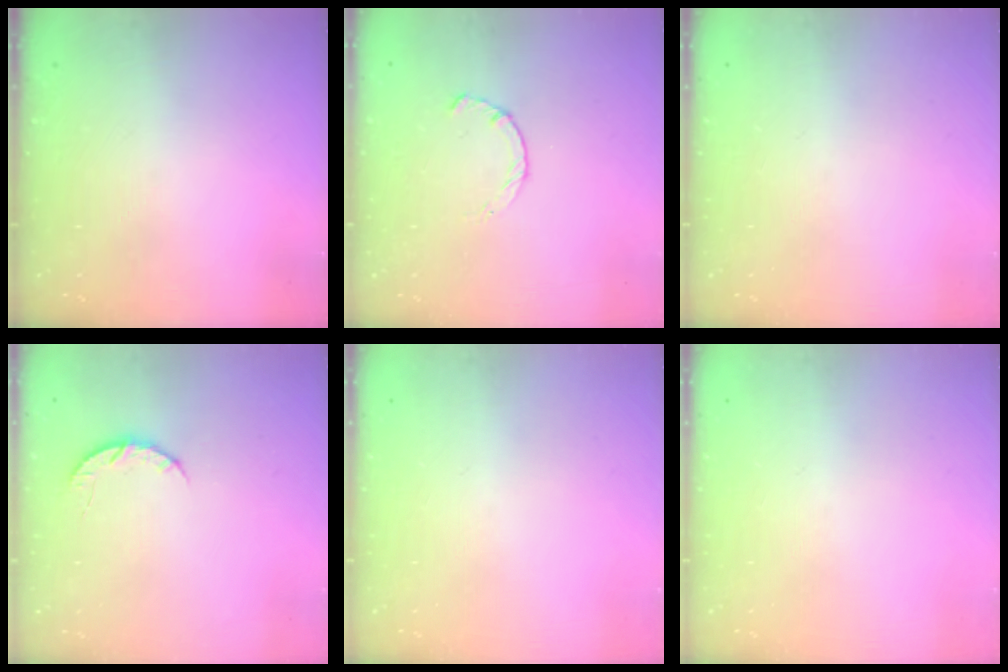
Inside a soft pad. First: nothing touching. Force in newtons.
{"total": 2.2, "press": 2.2, "slide": 0.4}
{"total": 0.0}
{"total": 5.0, "press": 4.9, "slide": 0.6}
{"total": 0.0}
{"total": 0.0}